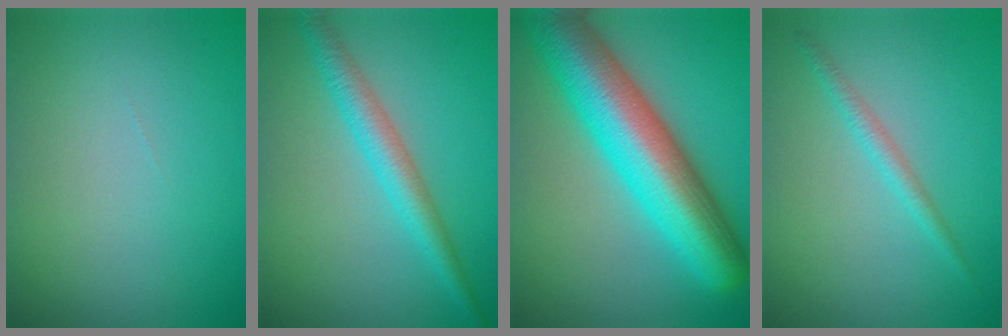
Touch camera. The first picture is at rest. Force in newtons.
{"total": 3.4, "press": 3.4, "slide": 0.2}
{"total": 11.8, "press": 11.8, "slide": 0.3}
{"total": 1.5, "press": 1.5, "slide": 0.1}